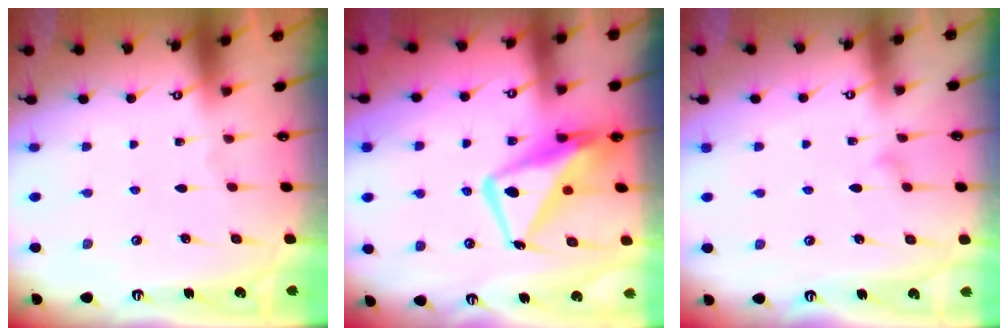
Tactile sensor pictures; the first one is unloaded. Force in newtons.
{"total": 14.2, "press": 14.1, "slide": 1.5}
{"total": 7.0, "press": 7.0, "slide": 0.4}